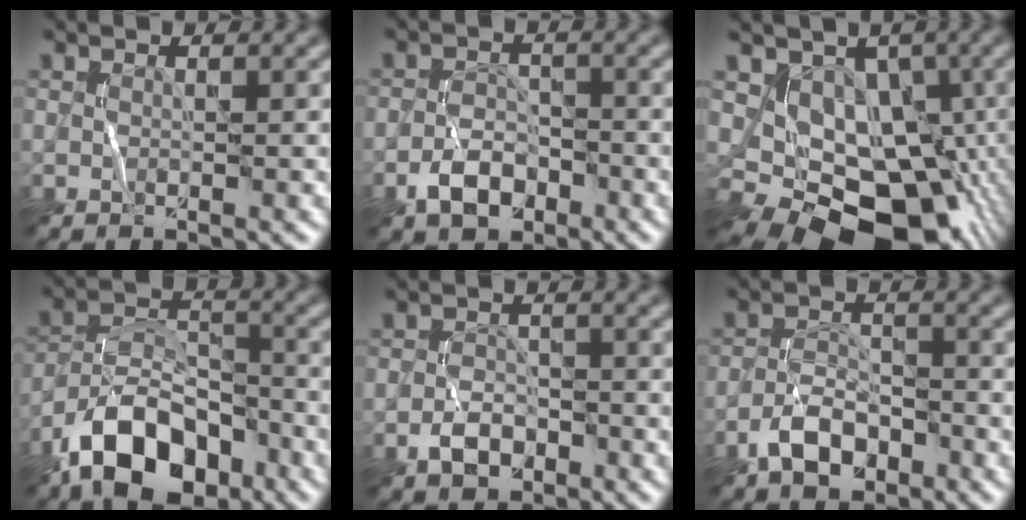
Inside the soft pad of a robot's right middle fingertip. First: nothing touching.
{"total": 3.3, "force": [-2.0, 2.1, 1.5], "torque": [-0.024, 0.006, -0.041]}
{"total": 11.6, "force": [-1.6, 8.6, 7.7], "torque": [-0.088, -0.019, -0.015]}
{"total": 9.1, "force": [-6.1, 4.8, 4.8], "torque": [-0.080, 0.008, -0.119]}
{"total": 2.3, "force": [-1.4, 1.5, 1.0], "torque": [-0.016, 0.007, -0.029]}
{"total": 3.8, "force": [-2.5, 2.1, 1.9], "torque": [-0.030, 0.008, -0.052]}